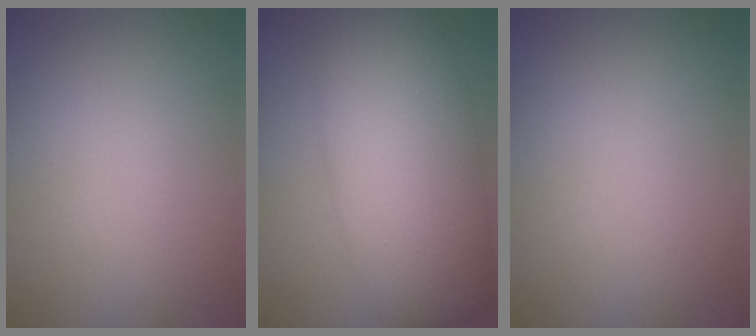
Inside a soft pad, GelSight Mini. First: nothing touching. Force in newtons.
{"total": 10.1, "press": 10.1, "slide": 0.1}
{"total": 0.0}